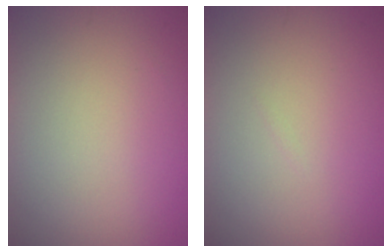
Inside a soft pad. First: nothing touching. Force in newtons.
{"total": 0.0}